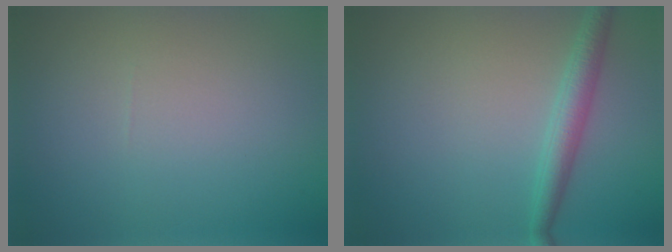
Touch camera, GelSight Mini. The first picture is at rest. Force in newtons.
{"total": 2.7, "press": 2.7, "slide": 0.1}